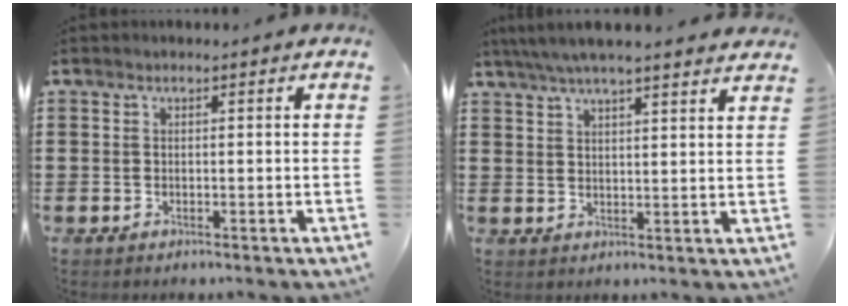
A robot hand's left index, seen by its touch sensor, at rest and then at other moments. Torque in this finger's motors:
{"motor_torque": [1.53, -0.61, 0.47, 0.21]}